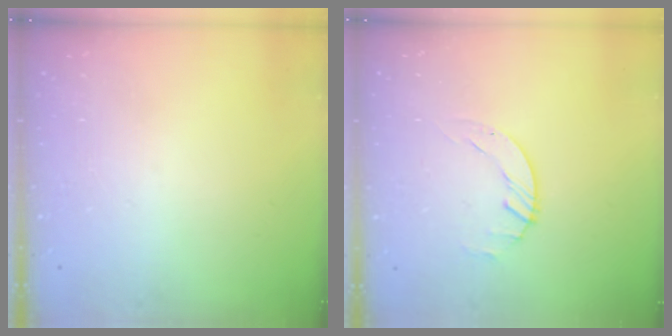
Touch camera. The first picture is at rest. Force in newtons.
{"total": 0.6, "press": 0.6, "slide": 0.1}